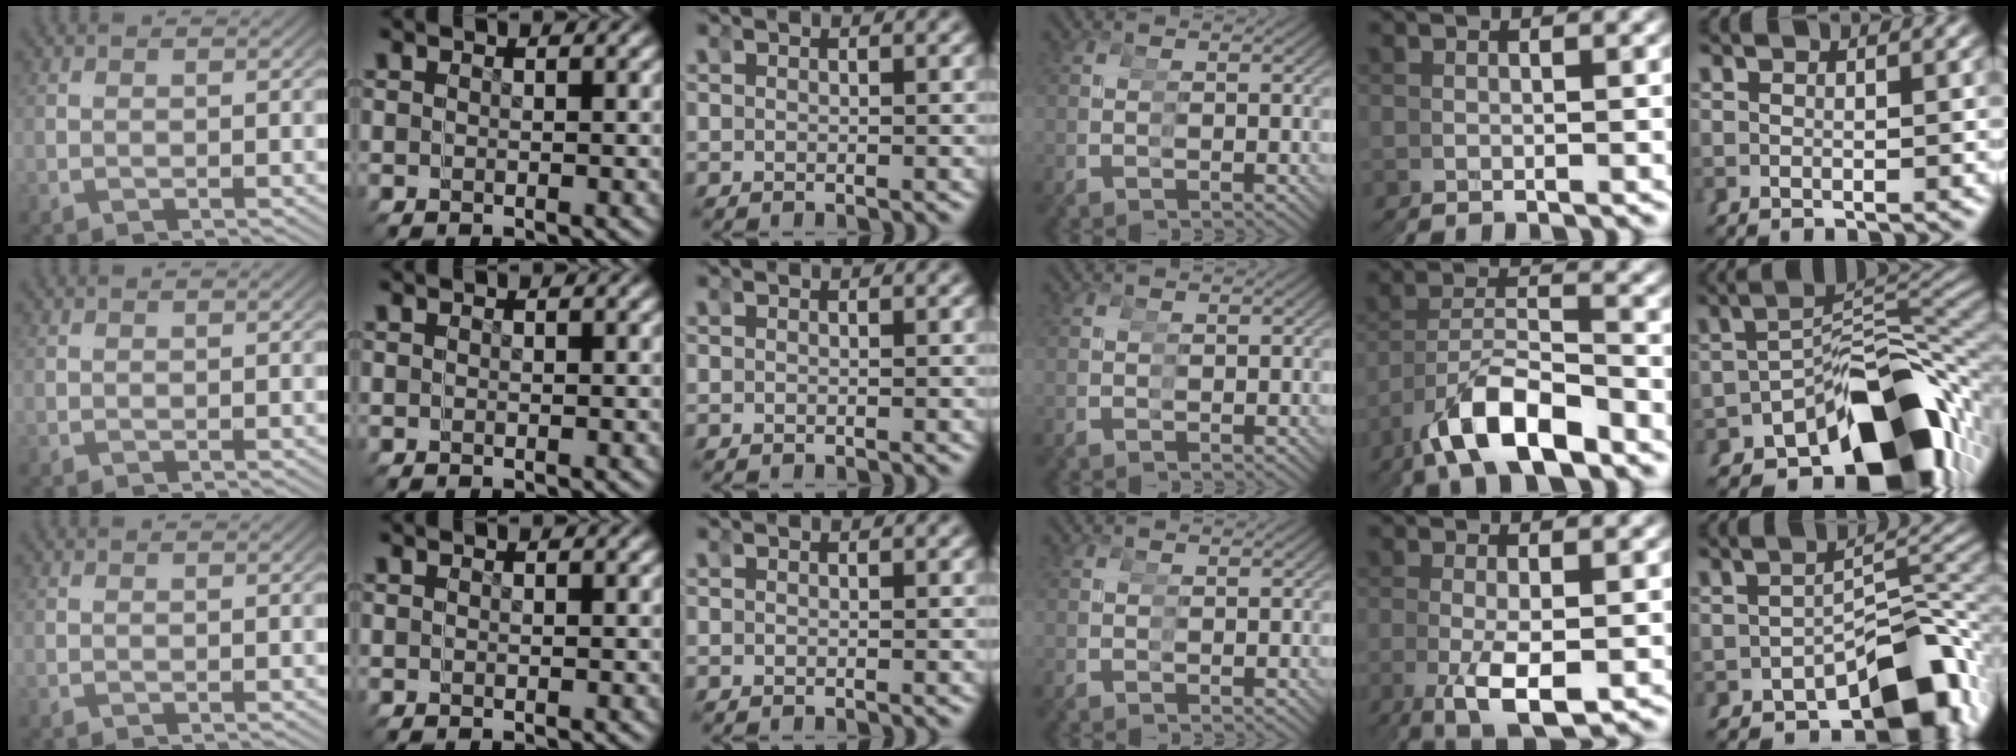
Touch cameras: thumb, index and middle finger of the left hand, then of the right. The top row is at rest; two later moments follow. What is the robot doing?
{"motion": "grasp_and_lifting", "object": "tape"}